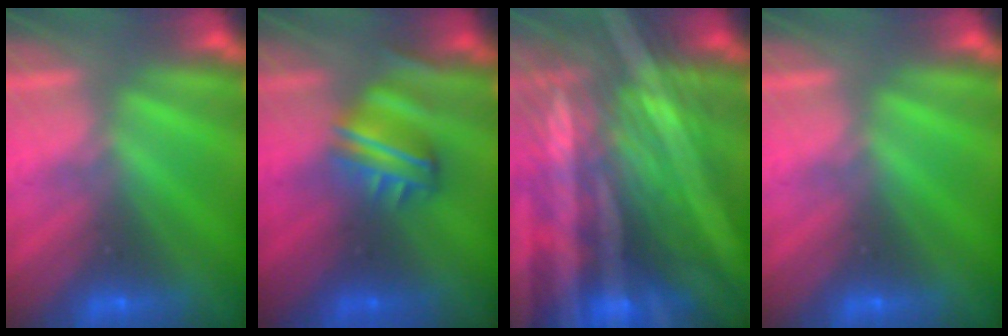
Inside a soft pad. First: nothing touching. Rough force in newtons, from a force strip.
{"total": 4.2}
{"total": 8.1}
{"total": 0.0}